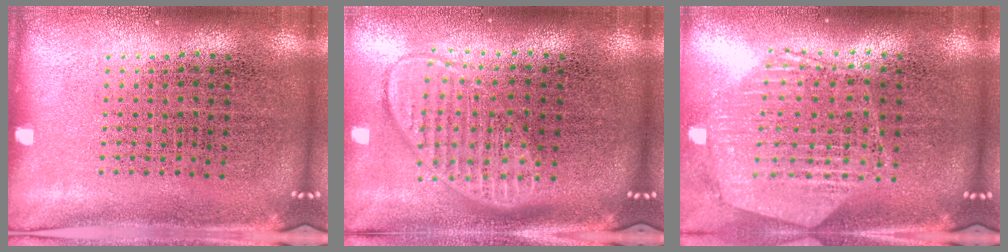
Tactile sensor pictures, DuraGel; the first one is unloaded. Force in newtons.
{"total": 1.8, "press": 1.5, "slide": 1.0}
{"total": 1.2, "press": 1.2, "slide": 0.2}